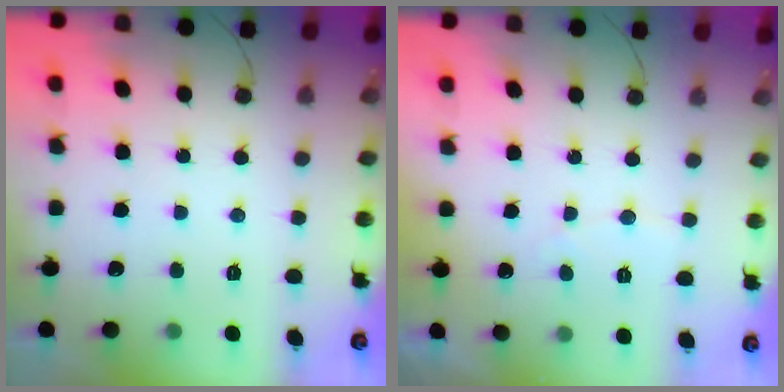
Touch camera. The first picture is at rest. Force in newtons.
{"total": 2.6, "press": 2.6, "slide": 0.2}